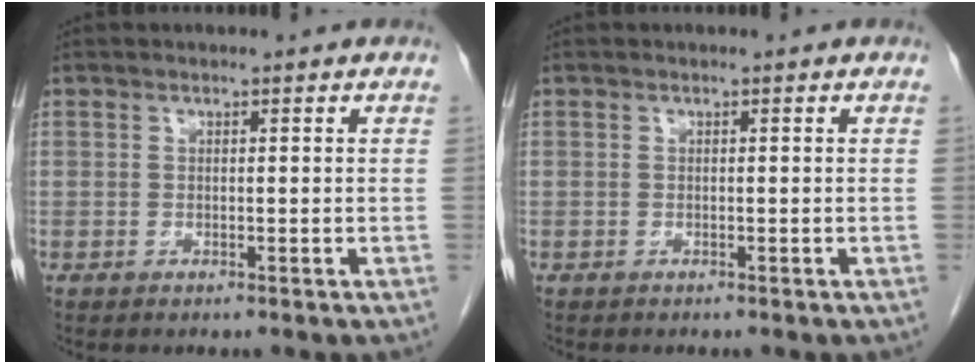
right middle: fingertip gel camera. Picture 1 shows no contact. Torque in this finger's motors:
{"motor_torque": [-0.13, -0.01, -0.03, -0.01]}